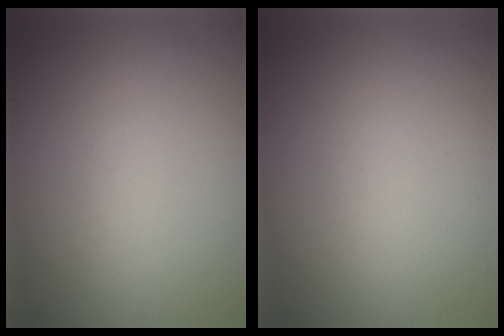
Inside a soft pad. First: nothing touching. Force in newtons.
{"total": 0.0}